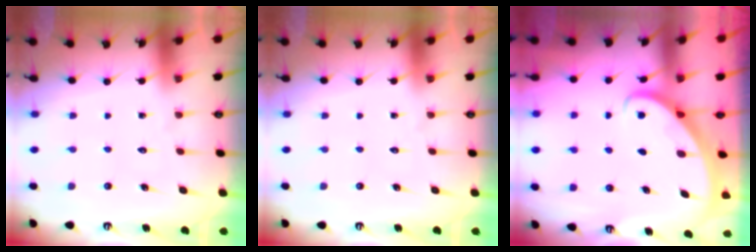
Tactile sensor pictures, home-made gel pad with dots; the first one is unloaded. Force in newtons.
{"total": 0.0}
{"total": 2.7, "press": 2.7, "slide": 0.2}